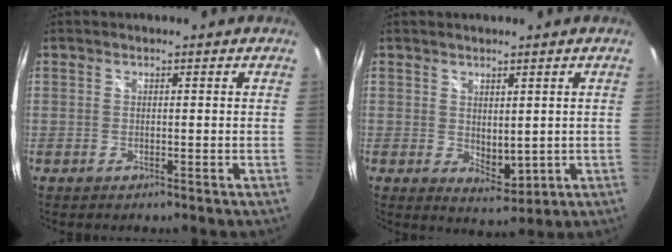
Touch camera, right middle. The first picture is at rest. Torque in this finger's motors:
{"motor_torque": [0.11, -1.95, 0.03, 0.00]}